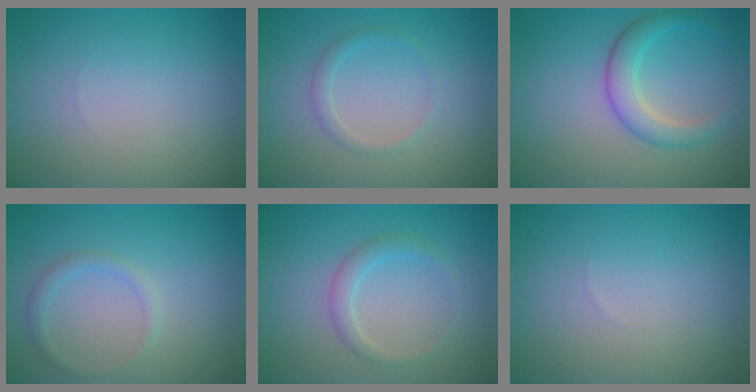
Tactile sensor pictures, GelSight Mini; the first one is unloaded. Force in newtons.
{"total": 1.3, "press": 1.3, "slide": 0.0}
{"total": 3.3, "press": 3.3, "slide": 0.1}
{"total": 1.4, "press": 1.4, "slide": 0.0}
{"total": 1.8, "press": 1.8, "slide": 0.0}
{"total": 0.0}